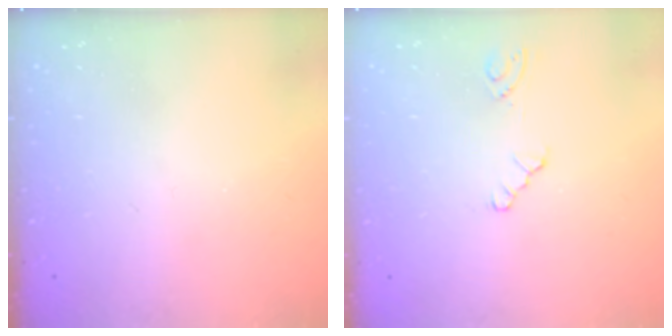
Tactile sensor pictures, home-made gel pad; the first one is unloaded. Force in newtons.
{"total": 2.1, "press": 2.1, "slide": 0.3}